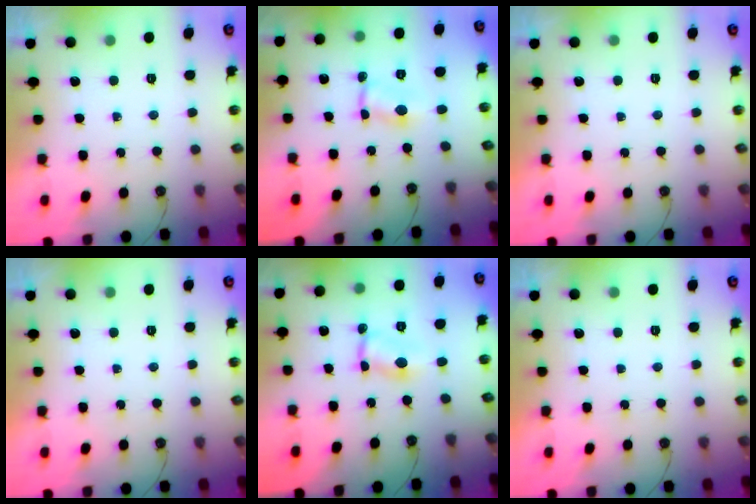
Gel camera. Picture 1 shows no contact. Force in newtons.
{"total": 1.0, "press": 0.6, "slide": 0.8}
{"total": 0.0}
{"total": 0.0}
{"total": 1.6, "press": 1.5, "slide": 0.1}
{"total": 0.0}